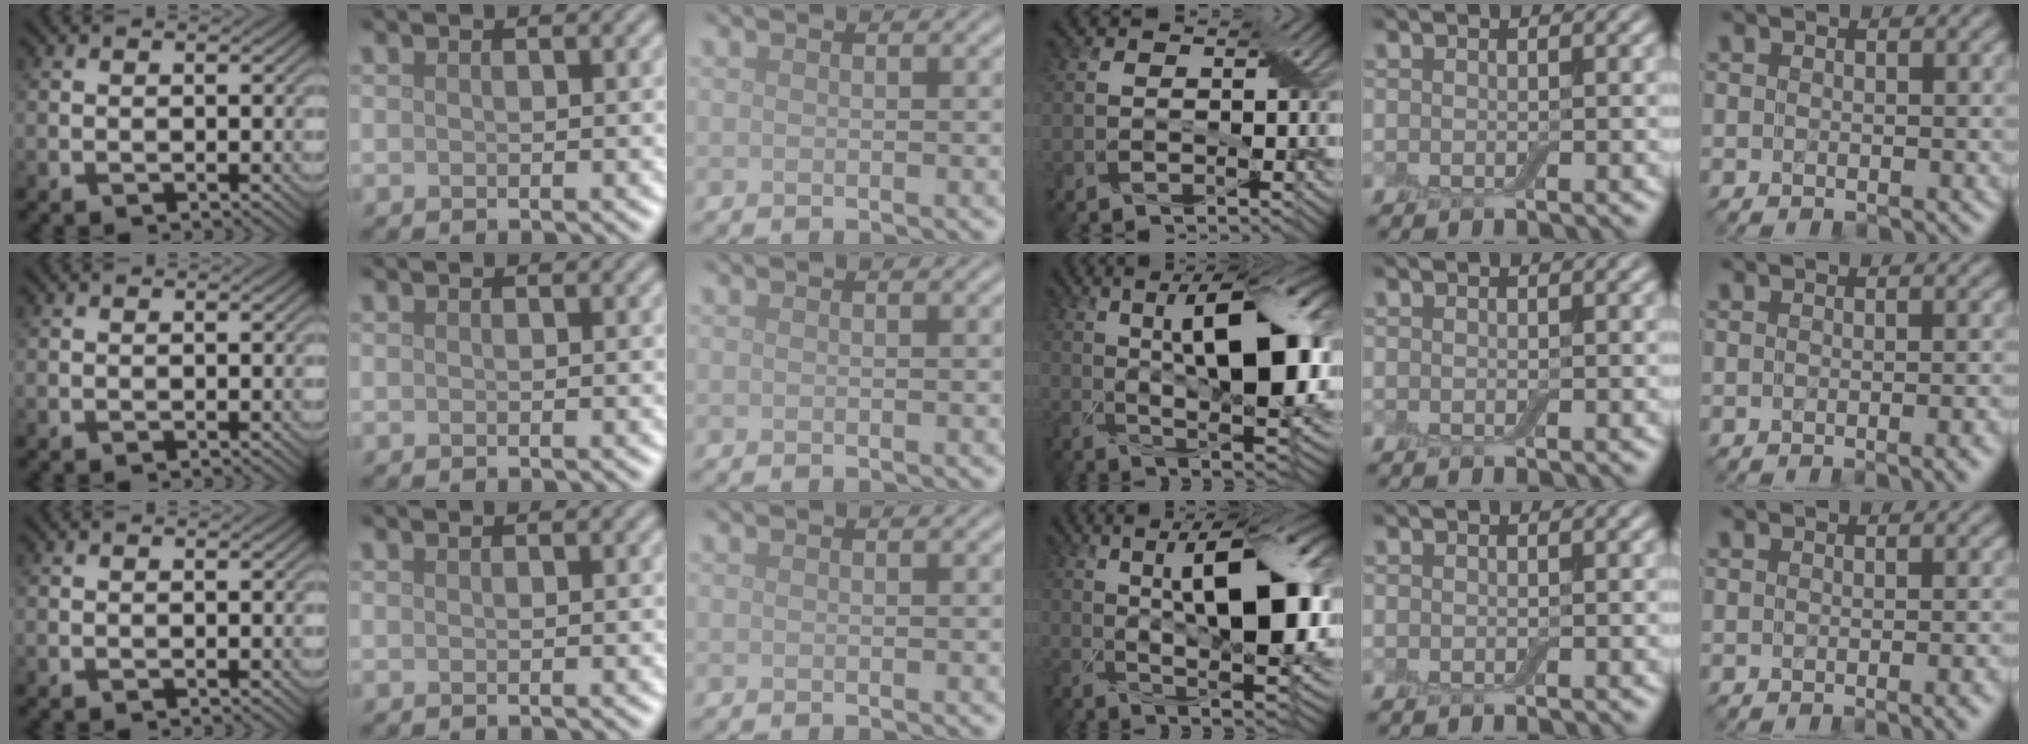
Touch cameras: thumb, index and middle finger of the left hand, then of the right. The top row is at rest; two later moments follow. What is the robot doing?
{"motion": "close", "object": "airpods case & airpods"}